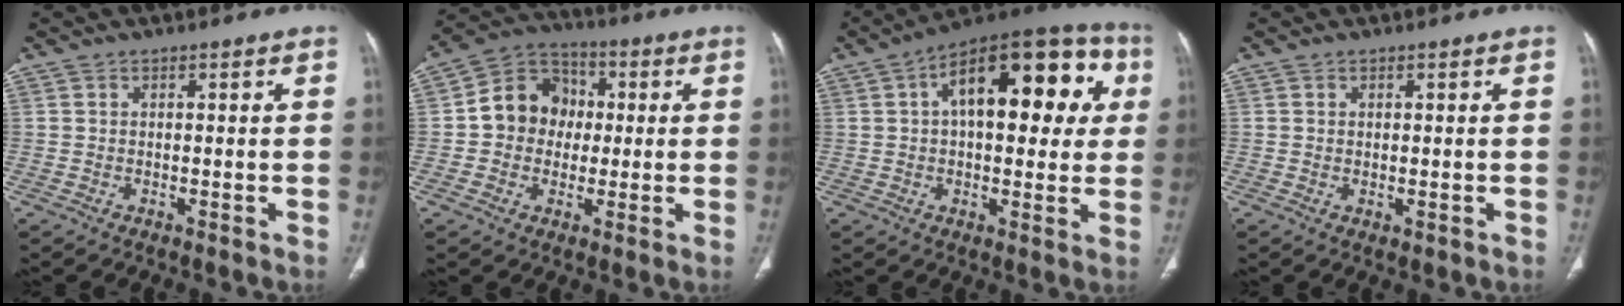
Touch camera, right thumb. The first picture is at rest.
{"total": 10.9, "force": [0.3, 9.6, 5.2], "torque": [-0.052, 0.026, -0.007]}
{"total": 22.6, "force": [5.5, 11.0, 18.9], "torque": [-0.227, 0.035, 0.070]}
{"total": 0.6, "force": [0.0, 0.4, 0.5], "torque": [-0.011, -0.004, 0.004]}